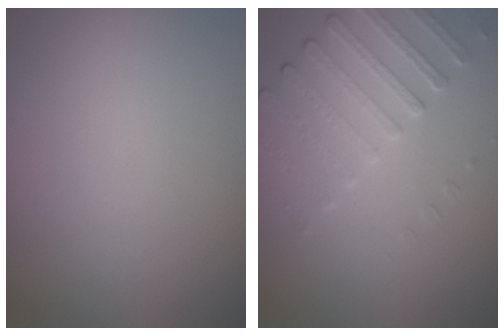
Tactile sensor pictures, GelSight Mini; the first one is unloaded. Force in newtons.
{"total": 2.5, "press": 2.2, "slide": 1.3}